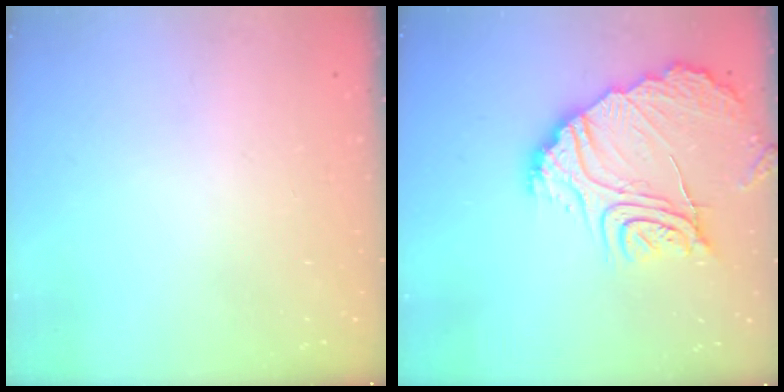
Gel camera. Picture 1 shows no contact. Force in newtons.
{"total": 16.3, "press": 16.2, "slide": 1.7}